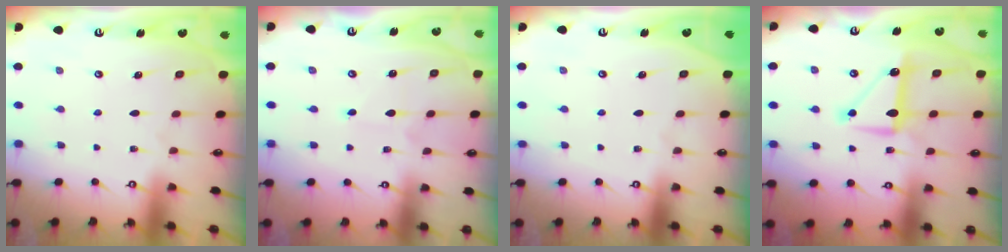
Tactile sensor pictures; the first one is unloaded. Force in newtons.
{"total": 3.1, "press": 3.1, "slide": 0.3}
{"total": 0.0}
{"total": 10.2, "press": 10.2, "slide": 0.4}